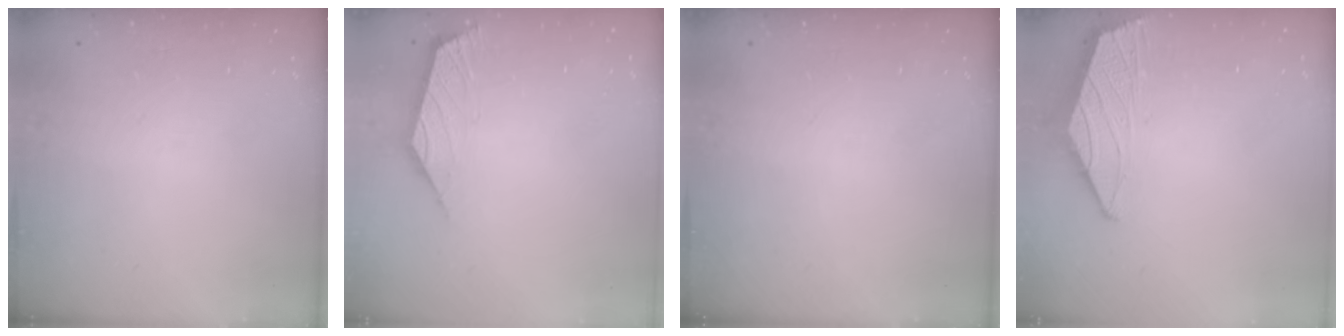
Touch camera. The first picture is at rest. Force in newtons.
{"total": 3.0, "press": 2.9, "slide": 0.8}
{"total": 0.0}
{"total": 1.4, "press": 1.3, "slide": 0.5}